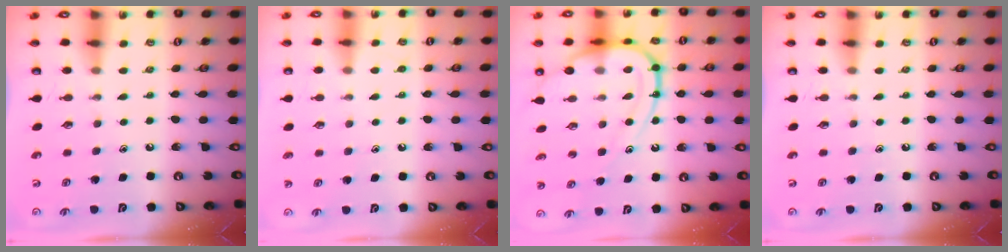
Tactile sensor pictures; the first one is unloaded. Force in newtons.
{"total": 4.1, "press": 4.1, "slide": 0.4}
{"total": 14.9, "press": 14.8, "slide": 1.3}
{"total": 0.0}